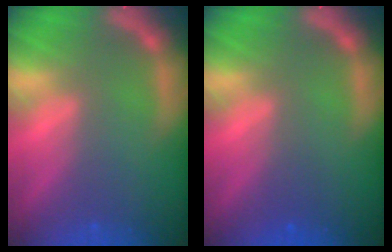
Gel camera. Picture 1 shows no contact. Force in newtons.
{"total": 1.0}